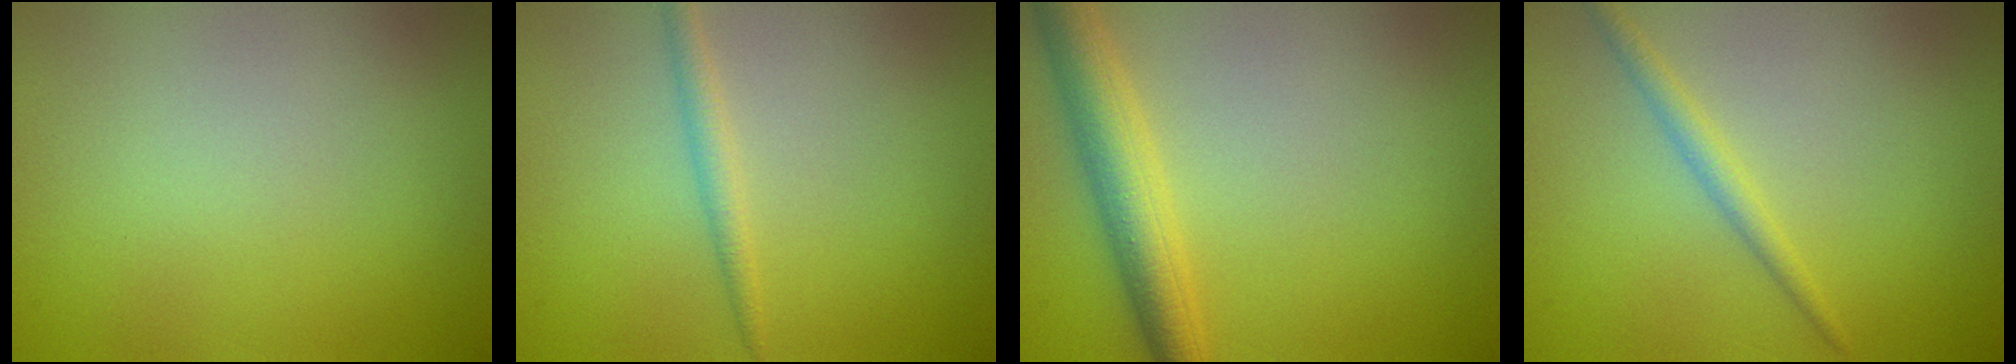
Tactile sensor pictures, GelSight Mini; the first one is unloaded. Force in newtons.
{"total": 1.4, "press": 1.4, "slide": 0.1}
{"total": 4.2, "press": 4.2, "slide": 0.1}
{"total": 1.6, "press": 1.6, "slide": 0.1}